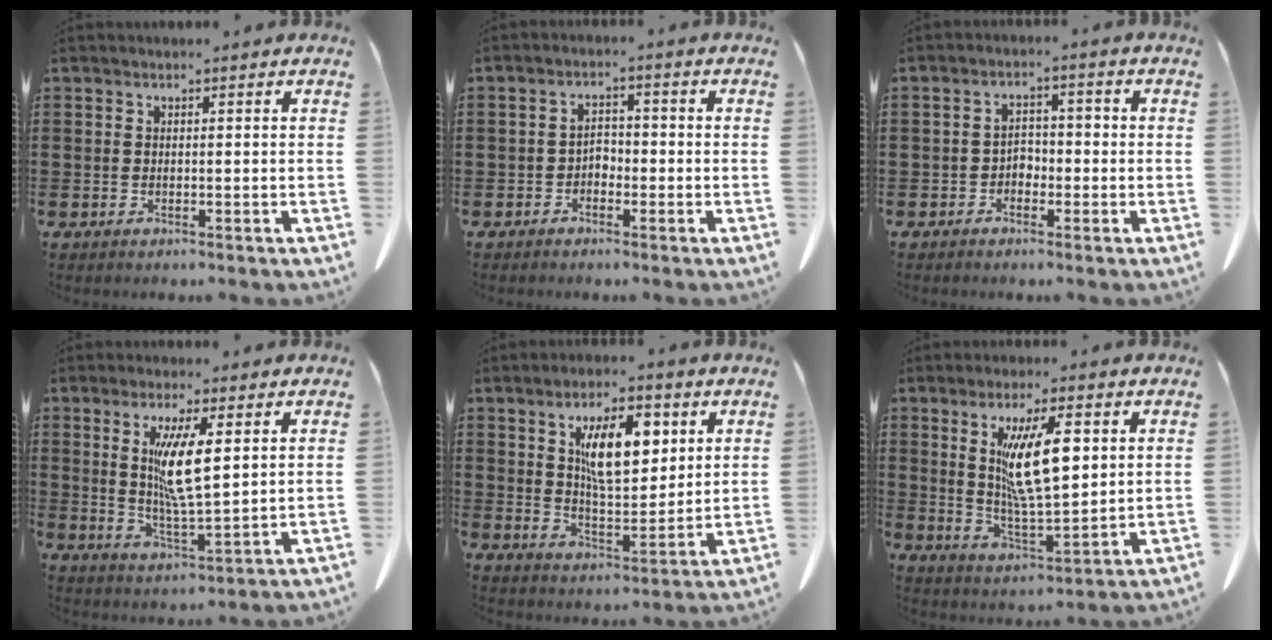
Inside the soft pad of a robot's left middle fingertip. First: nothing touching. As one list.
[{"total": 2.2, "force": [-1.4, 1.3, 1.0], "torque": [-0.025, 0.009, -0.033]}, {"total": 2.5, "force": [-1.5, 1.7, 1.1], "torque": [-0.027, 0.008, -0.035]}, {"total": 8.2, "force": [2.5, 1.8, 7.5], "torque": [-0.142, -0.004, 0.041]}, {"total": 9.9, "force": [4.6, 4.0, 7.8], "torque": [-0.137, -0.008, 0.075]}, {"total": 11.0, "force": [3.4, 3.4, 9.9], "torque": [-0.185, -0.001, 0.054]}]